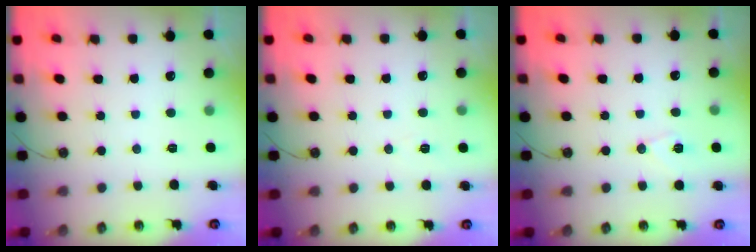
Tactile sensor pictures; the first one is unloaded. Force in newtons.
{"total": 5.9, "press": 3.8, "slide": 4.5}
{"total": 7.0, "press": 7.0, "slide": 1.1}